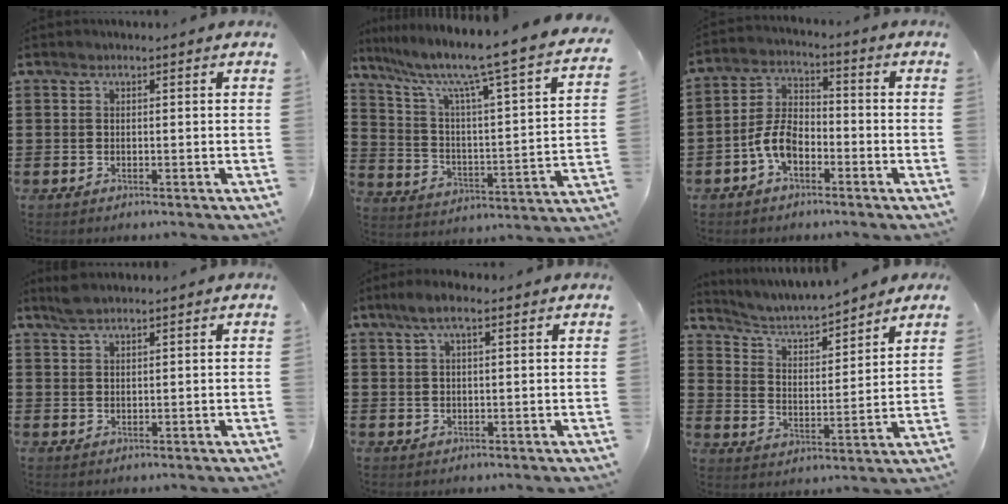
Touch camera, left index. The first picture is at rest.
{"total": 8.8, "force": [7.0, -0.3, 5.3], "torque": [-0.133, -0.061, 0.102]}
{"total": 6.6, "force": [-3.2, 3.6, 4.6], "torque": [-0.114, 0.006, -0.068]}
{"total": 2.3, "force": [1.9, 0.5, 1.2], "torque": [-0.026, 0.002, 0.036]}
{"total": 3.9, "force": [2.0, 1.1, 3.2], "torque": [-0.065, 0.007, 0.035]}
{"total": 4.9, "force": [4.6, 1.0, 1.3], "torque": [-0.049, -0.031, 0.074]}